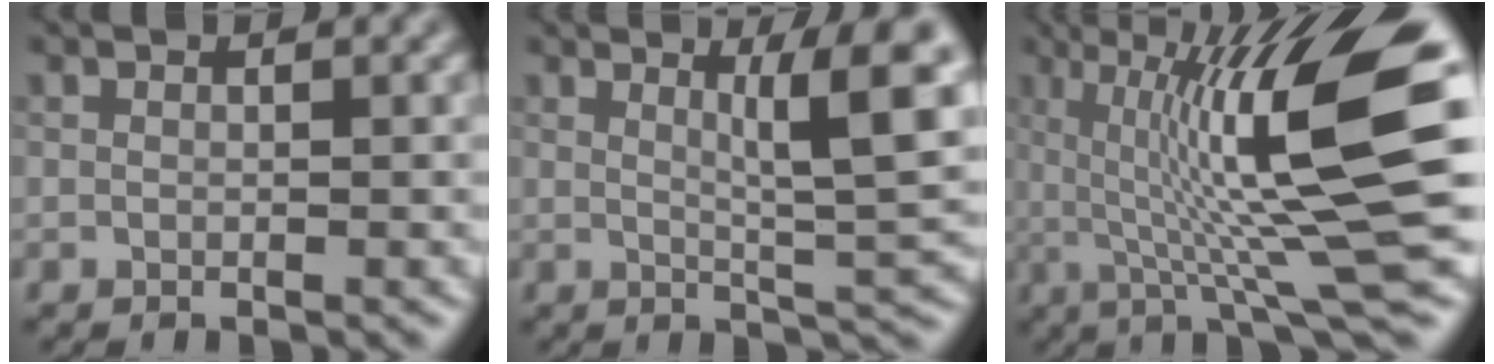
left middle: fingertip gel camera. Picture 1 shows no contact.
{"total": 6.8, "force": [2.2, 0.9, 6.4], "torque": [-0.088, -0.004, 0.036]}
{"total": 13.4, "force": [1.5, 2.0, 13.1], "torque": [-0.192, 0.013, 0.025]}